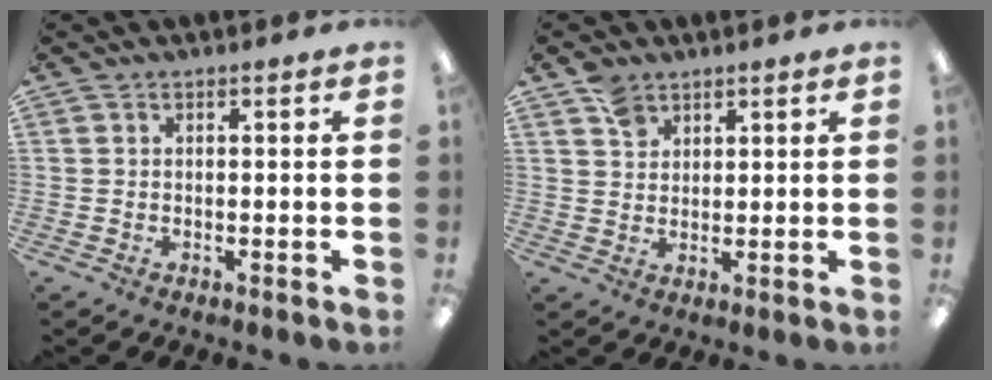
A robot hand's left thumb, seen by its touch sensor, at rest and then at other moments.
{"total": 4.4, "force": [3.1, 2.8, 1.5], "torque": [-0.021, -0.009, 0.057]}